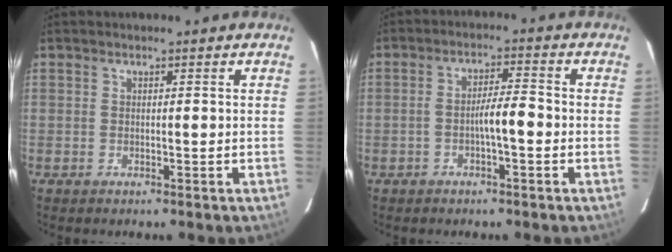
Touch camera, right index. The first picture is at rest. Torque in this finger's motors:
{"motor_torque": [0.60, -0.05, 0.35, 0.09]}